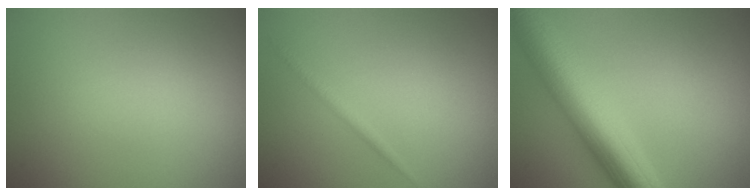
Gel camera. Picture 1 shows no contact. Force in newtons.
{"total": 0.8, "press": 0.8, "slide": 0.1}
{"total": 8.5, "press": 8.5, "slide": 0.3}